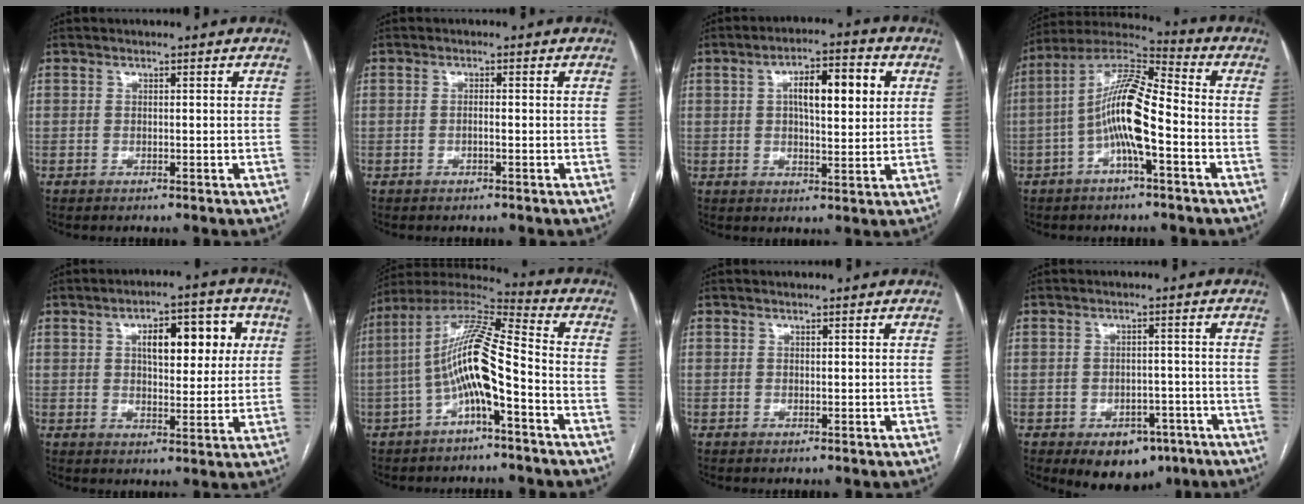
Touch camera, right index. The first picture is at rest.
{"total": 1.0, "force": [-0.3, 0.1, 1.0], "torque": [-0.017, 0.001, -0.005]}
{"total": 9.3, "force": [2.4, 2.8, 8.5], "torque": [-0.138, 0.020, 0.036]}
{"total": 12.6, "force": [-2.8, 2.3, 12.1], "torque": [-0.237, 0.023, -0.055]}
{"total": 10.1, "force": [3.0, 4.2, 8.7], "torque": [-0.116, 0.022, 0.045]}
{"total": 13.1, "force": [-3.4, 1.8, 12.5], "torque": [-0.244, 0.030, -0.065]}
{"total": 0.0}
{"total": 7.6, "force": [-4.6, 4.8, 3.7], "torque": [-0.039, 0.008, -0.056]}